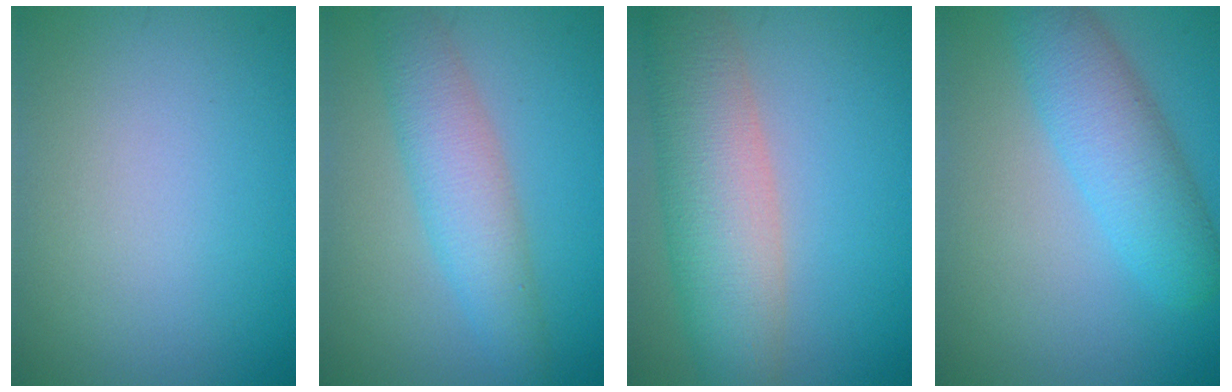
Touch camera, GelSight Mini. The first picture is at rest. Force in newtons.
{"total": 4.8, "press": 4.8, "slide": 0.2}
{"total": 8.2, "press": 8.2, "slide": 0.3}
{"total": 5.4, "press": 5.4, "slide": 0.2}